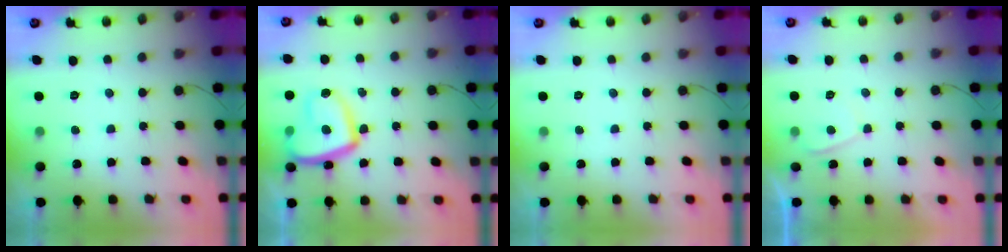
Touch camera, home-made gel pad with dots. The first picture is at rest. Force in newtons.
{"total": 16.0, "press": 15.9, "slide": 1.3}
{"total": 0.0}
{"total": 1.5, "press": 1.4, "slide": 0.6}